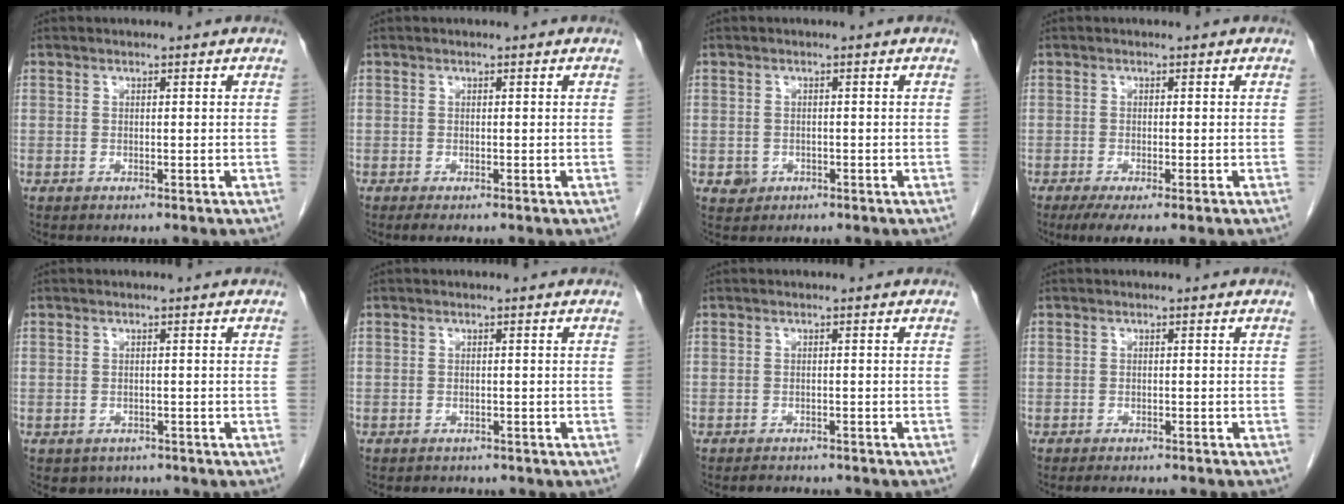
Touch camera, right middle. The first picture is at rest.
{"total": 0.9, "force": [-0.7, 0.1, 0.6], "torque": [-0.008, -0.003, -0.009]}
{"total": 1.8, "force": [-0.7, 1.6, 0.4], "torque": [-0.004, 0.005, -0.006]}
{"total": 4.2, "force": [-2.7, 0.3, 3.3], "torque": [-0.046, -0.014, -0.042]}
{"total": 2.9, "force": [-2.2, 1.9, 0.2], "torque": [-0.004, 0.006, -0.027]}
{"total": 3.6, "force": [-3.1, 1.6, 0.8], "torque": [-0.014, 0.001, -0.033]}
{"total": 5.1, "force": [-4.5, 1.3, 1.9], "torque": [-0.023, -0.003, -0.051]}
{"total": 6.2, "force": [-5.6, 0.9, 2.4], "torque": [-0.023, -0.006, -0.066]}